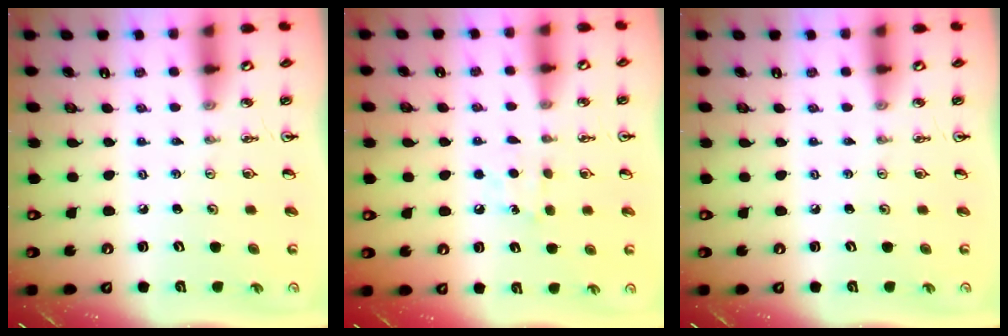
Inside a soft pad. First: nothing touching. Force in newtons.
{"total": 7.5, "press": 7.4, "slide": 0.9}
{"total": 0.0}